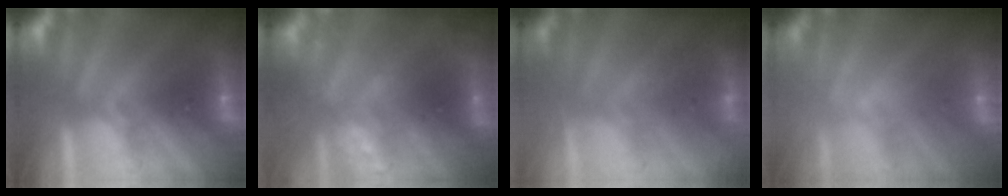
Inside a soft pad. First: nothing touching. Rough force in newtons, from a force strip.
{"total": 2.2}
{"total": 3.6}
{"total": 2.3}